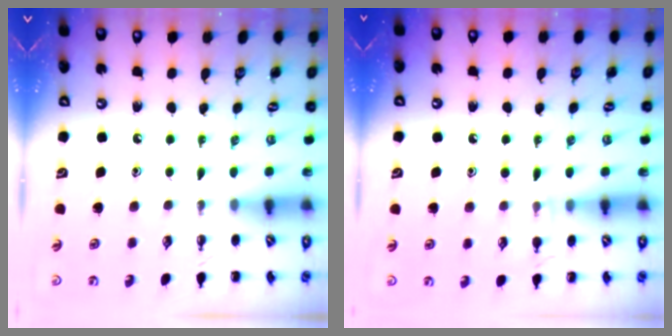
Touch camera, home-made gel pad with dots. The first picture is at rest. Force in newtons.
{"total": 6.9, "press": 6.6, "slide": 1.9}